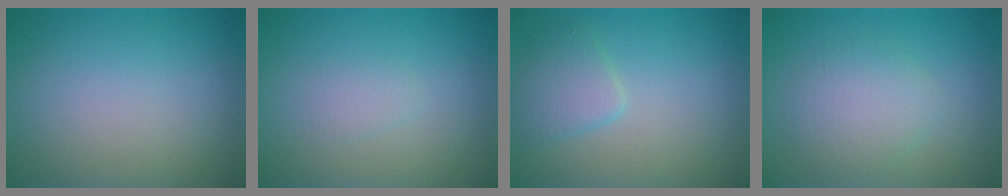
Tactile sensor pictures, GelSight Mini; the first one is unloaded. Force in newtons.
{"total": 0.9, "press": 0.9, "slide": 0.1}
{"total": 2.3, "press": 2.3, "slide": 0.1}
{"total": 3.0, "press": 3.0, "slide": 0.1}